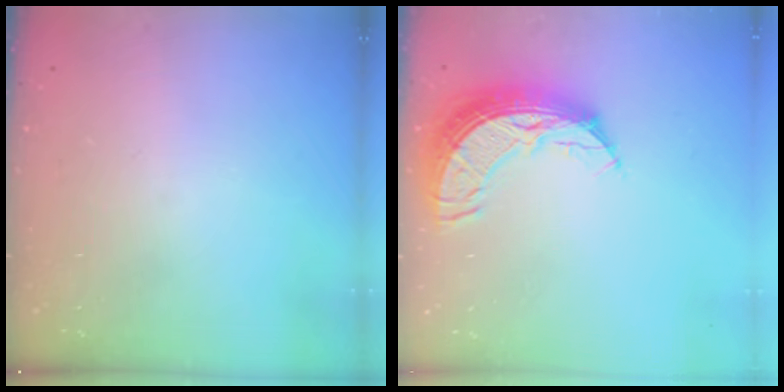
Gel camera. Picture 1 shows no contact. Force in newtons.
{"total": 10.5, "press": 10.4, "slide": 0.9}